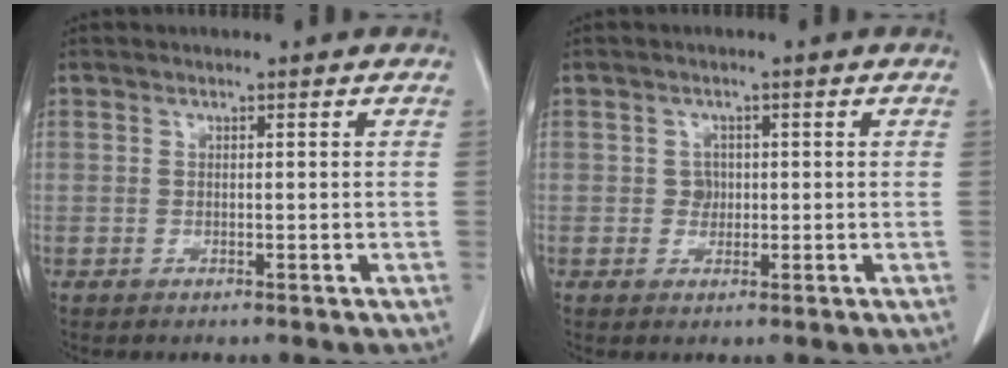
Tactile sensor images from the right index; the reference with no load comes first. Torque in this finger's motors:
{"motor_torque": [0.12, -0.08, 0.00, 0.01]}